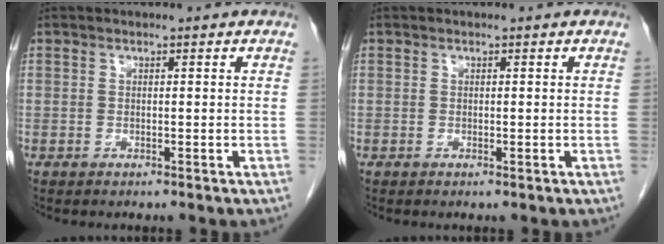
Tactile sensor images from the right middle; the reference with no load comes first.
{"total": 0.0}